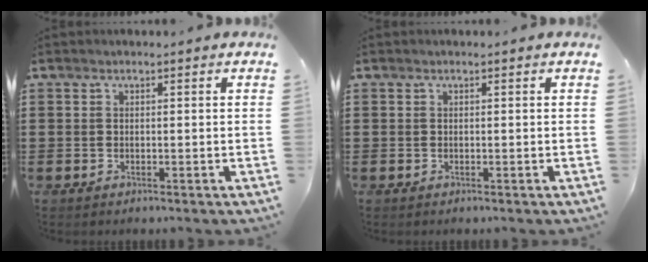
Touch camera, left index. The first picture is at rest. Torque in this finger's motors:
{"motor_torque": [0.00, 0.00, 0.00, 0.00]}